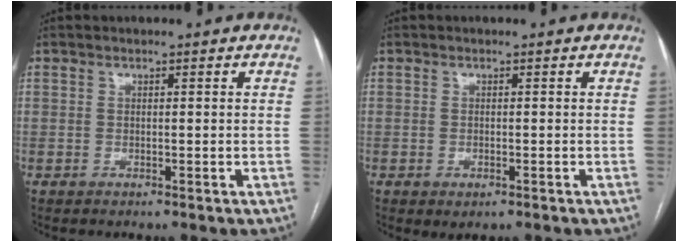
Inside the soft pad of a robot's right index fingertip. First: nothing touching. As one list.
[{"total": 1.4, "force": [-0.6, 0.7, 1.1], "torque": [-0.015, -0.002, -0.001]}]